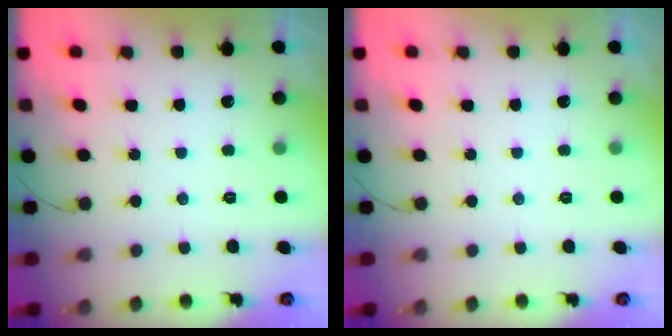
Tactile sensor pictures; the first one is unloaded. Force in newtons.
{"total": 0.0}